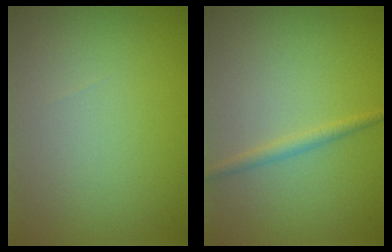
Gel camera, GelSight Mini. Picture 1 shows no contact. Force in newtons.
{"total": 1.3, "press": 1.3, "slide": 0.1}